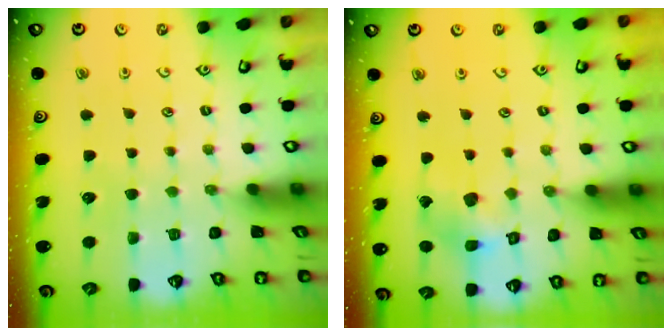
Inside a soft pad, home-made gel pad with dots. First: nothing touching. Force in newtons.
{"total": 11.7, "press": 11.6, "slide": 1.5}